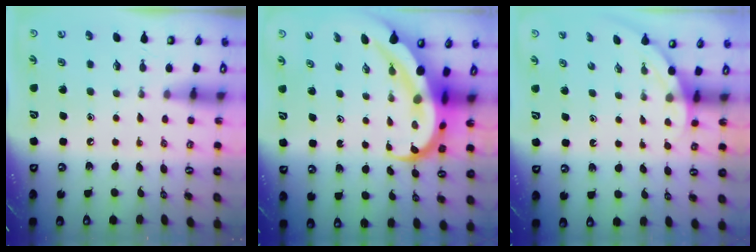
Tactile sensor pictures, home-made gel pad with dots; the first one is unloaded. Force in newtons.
{"total": 11.3, "press": 11.3, "slide": 1.3}
{"total": 2.2, "press": 2.2, "slide": 0.0}